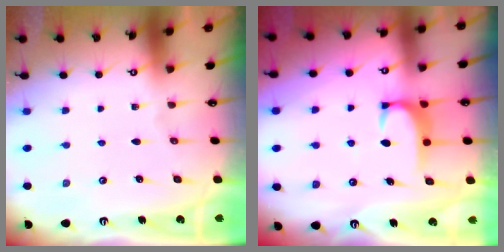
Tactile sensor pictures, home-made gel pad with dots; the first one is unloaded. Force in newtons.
{"total": 1.9, "press": 1.8, "slide": 0.5}